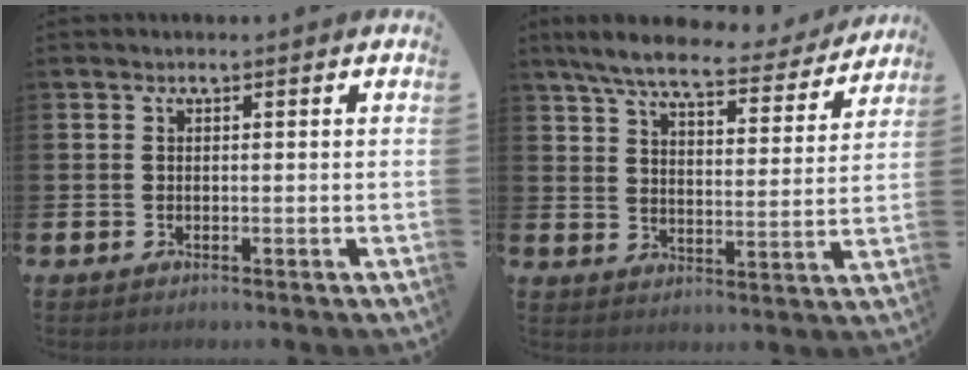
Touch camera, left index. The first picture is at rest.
{"total": 7.9, "force": [7.0, 1.4, 3.3], "torque": [-0.088, -0.037, 0.120]}